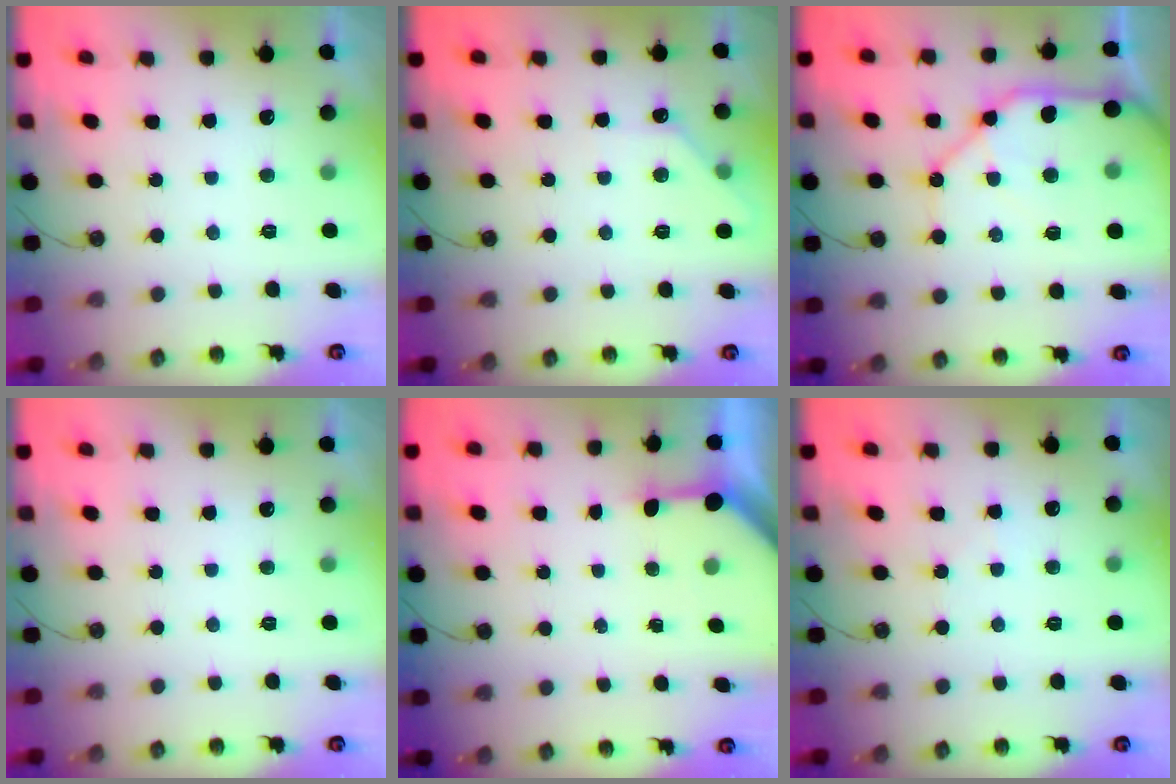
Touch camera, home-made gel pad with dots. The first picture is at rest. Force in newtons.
{"total": 4.5, "press": 4.4, "slide": 0.6}
{"total": 17.9, "press": 17.8, "slide": 2.5}
{"total": 0.0}
{"total": 3.2, "press": 3.1, "slide": 0.4}
{"total": 3.4, "press": 3.4, "slide": 0.6}